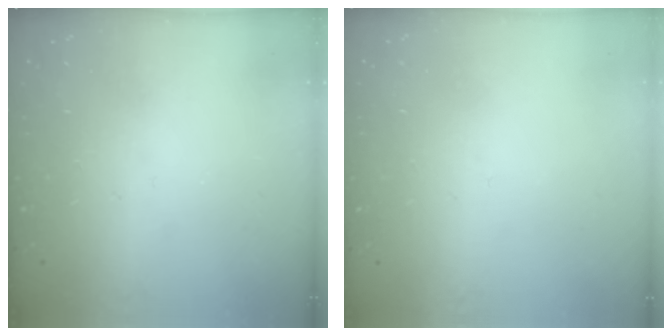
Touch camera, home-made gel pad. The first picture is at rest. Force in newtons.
{"total": 2.6, "press": 2.6, "slide": 0.2}